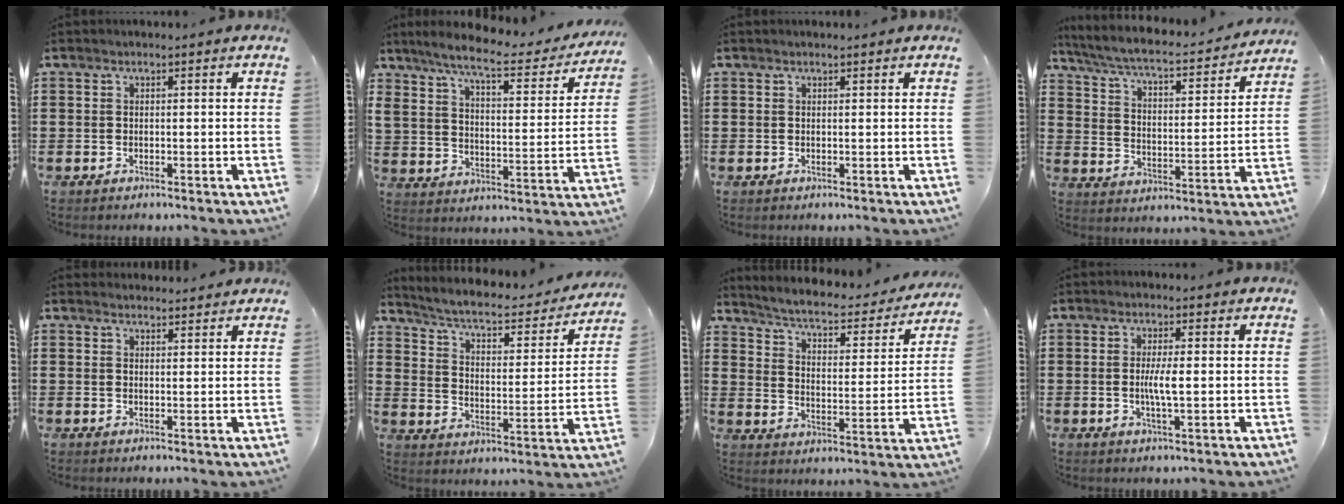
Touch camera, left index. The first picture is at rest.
{"total": 7.8, "force": [6.4, 0.5, 4.4], "torque": [-0.109, -0.030, 0.104]}
{"total": 0.0}
{"total": 4.9, "force": [4.4, 0.2, 2.0], "torque": [-0.063, -0.036, 0.066]}
{"total": 1.7, "force": [1.7, 0.2, 0.0], "torque": [-0.003, 0.002, 0.033]}
{"total": 4.9, "force": [4.2, 0.7, 2.5], "torque": [-0.069, -0.031, 0.063]}
{"total": 4.2, "force": [3.7, 0.3, 1.9], "torque": [-0.057, -0.032, 0.053]}
{"total": 3.6, "force": [-0.1, 0.5, 3.5], "torque": [-0.072, -0.005, -0.006]}